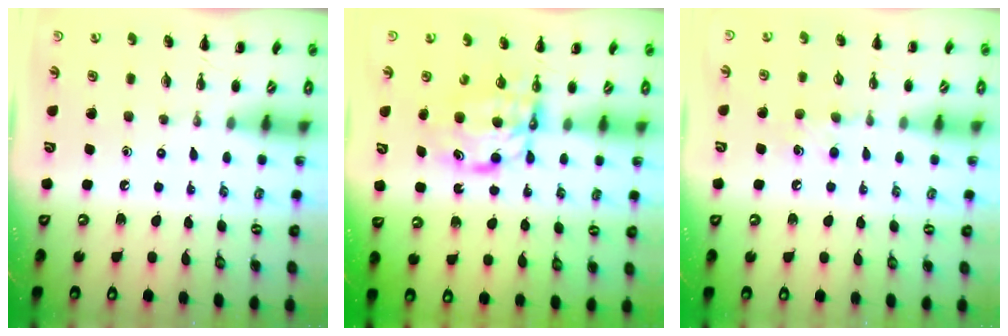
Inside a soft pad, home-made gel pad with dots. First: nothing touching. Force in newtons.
{"total": 6.5, "press": 6.4, "slide": 0.8}
{"total": 6.6, "press": 6.3, "slide": 1.7}